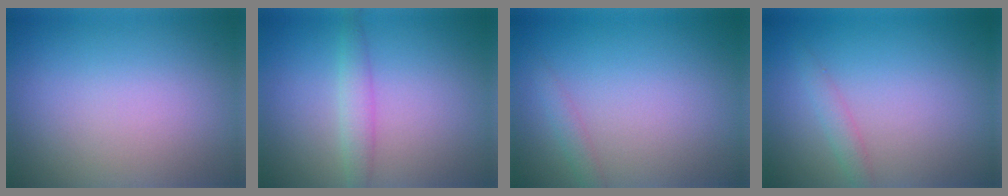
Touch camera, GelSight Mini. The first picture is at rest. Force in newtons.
{"total": 2.0, "press": 2.0, "slide": 0.2}
{"total": 1.2, "press": 1.2, "slide": 0.0}
{"total": 1.4, "press": 1.4, "slide": 0.1}